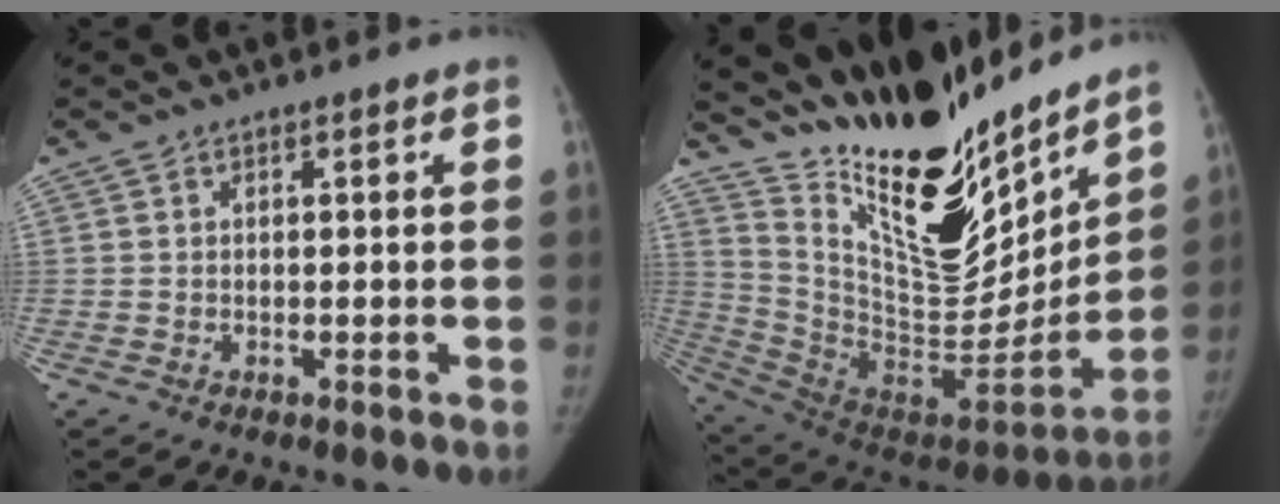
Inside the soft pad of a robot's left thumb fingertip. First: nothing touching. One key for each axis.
{"total": 27.6, "fx": 21.9, "fy": 8.8, "fz": 14.2, "tx": -0.187, "ty": -0.124, "tz": 0.371}